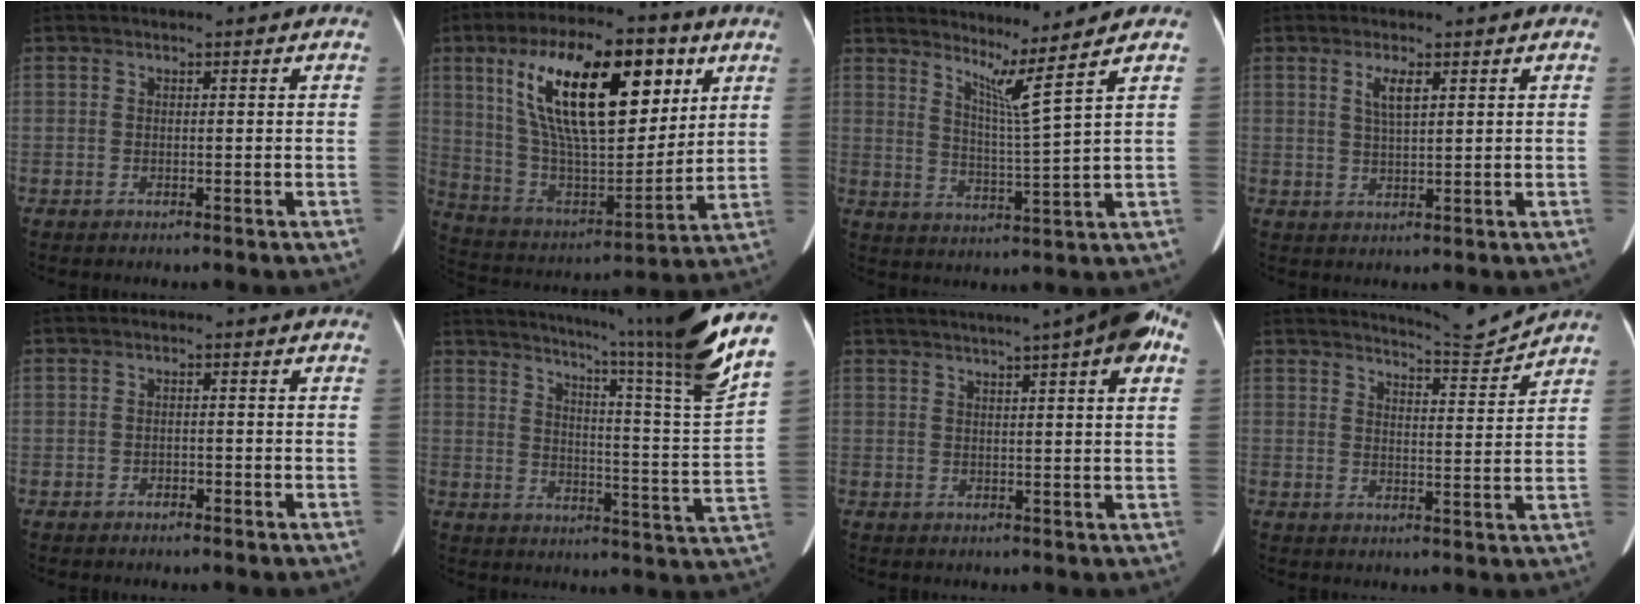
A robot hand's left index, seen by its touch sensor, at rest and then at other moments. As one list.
[{"total": 23.1, "force": [9.2, 8.3, 19.5], "torque": [-0.362, 0.028, 0.162]}, {"total": 5.5, "force": [4.0, -2.8, 2.6], "torque": [-0.054, -0.040, 0.076]}, {"total": 2.8, "force": [1.2, 0.4, 2.5], "torque": [-0.053, 0.002, 0.023]}, {"total": 1.0, "force": [-0.8, 0.5, 0.3], "torque": [-0.006, 0.001, -0.014]}, {"total": 21.1, "force": [16.8, -3.3, 12.3], "torque": [-0.189, -0.068, 0.216]}, {"total": 13.4, "force": [8.7, 0.9, 10.2], "torque": [-0.145, 0.036, 0.099]}, {"total": 5.7, "force": [5.4, -1.5, -0.4], "torque": [-0.009, -0.032, 0.086]}]